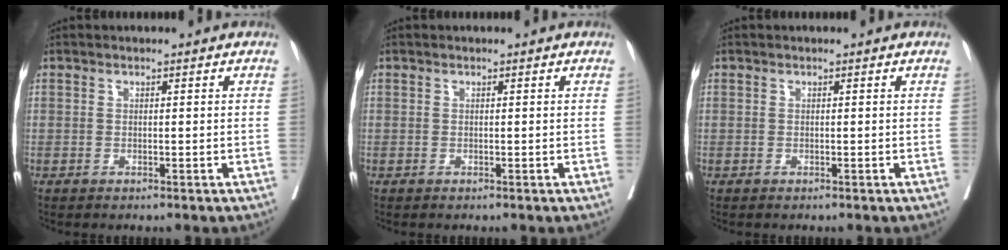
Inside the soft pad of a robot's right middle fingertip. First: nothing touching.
{"total": 0.0}
{"total": 0.0}